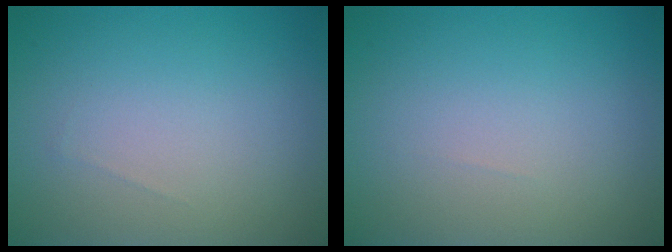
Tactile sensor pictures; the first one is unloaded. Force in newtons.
{"total": 0.0}